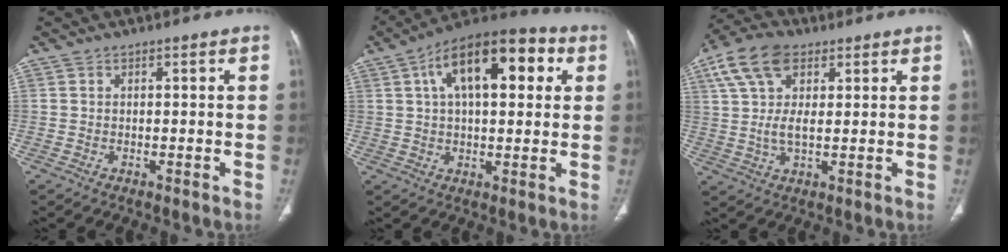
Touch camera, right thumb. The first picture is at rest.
{"total": 18.4, "force": [5.7, 8.9, 15.1], "torque": [-0.209, 0.024, 0.080]}
{"total": 11.6, "force": [4.9, 6.3, 8.4], "torque": [-0.169, 0.005, 0.092]}